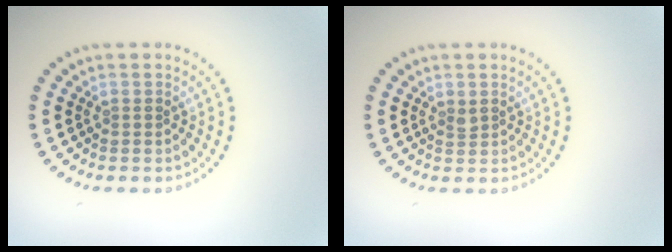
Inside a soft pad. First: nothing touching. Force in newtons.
{"total": 0.7, "press": 0.6, "slide": 0.5}